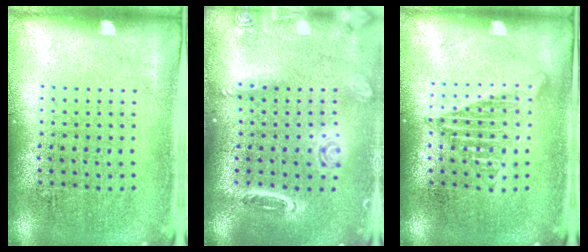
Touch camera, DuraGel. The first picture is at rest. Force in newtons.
{"total": 1.5, "press": 1.5, "slide": 0.1}
{"total": 1.2, "press": 1.2, "slide": 0.0}